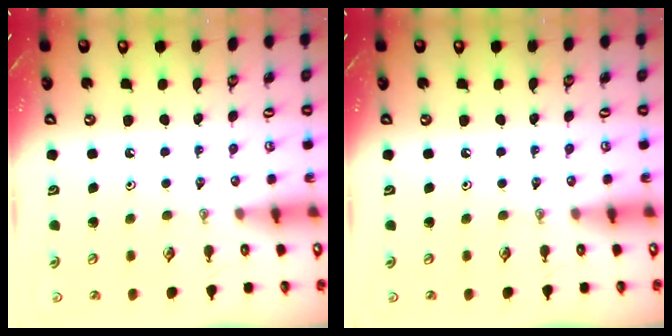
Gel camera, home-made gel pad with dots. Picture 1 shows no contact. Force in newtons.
{"total": 0.0}